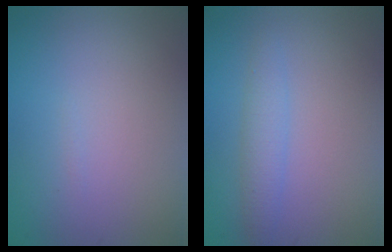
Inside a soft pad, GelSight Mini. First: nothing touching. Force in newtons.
{"total": 1.9, "press": 1.9, "slide": 0.1}